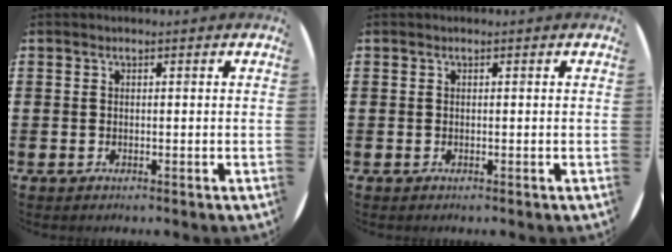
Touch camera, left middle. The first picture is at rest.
{"total": 0.0}